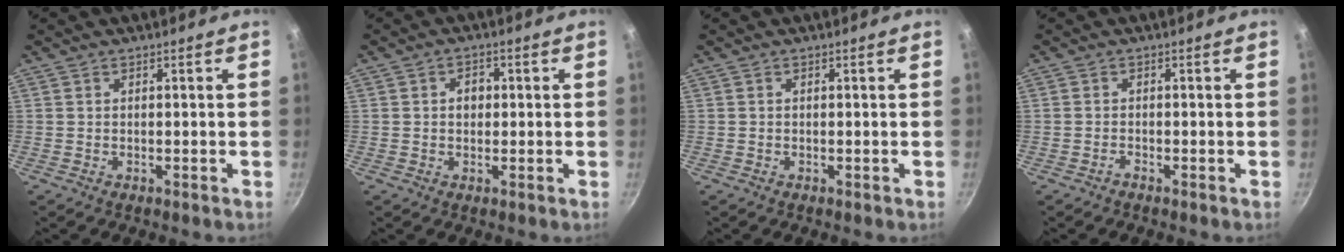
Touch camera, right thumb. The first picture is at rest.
{"total": 2.9, "force": [0.2, 2.4, 1.7], "torque": [-0.009, 0.005, 0.001]}
{"total": 0.0}
{"total": 0.7, "force": [-0.7, 0.2, 0.2], "torque": [-0.007, 0.005, -0.017]}